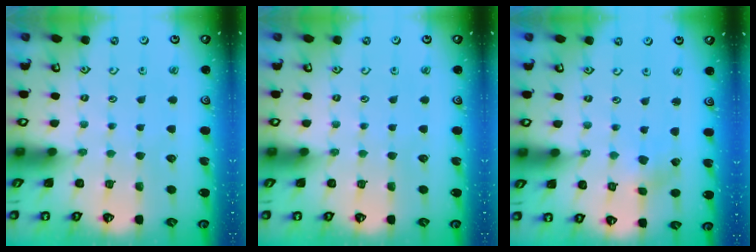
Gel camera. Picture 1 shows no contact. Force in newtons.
{"total": 0.0}
{"total": 1.3, "press": 1.3, "slide": 0.2}